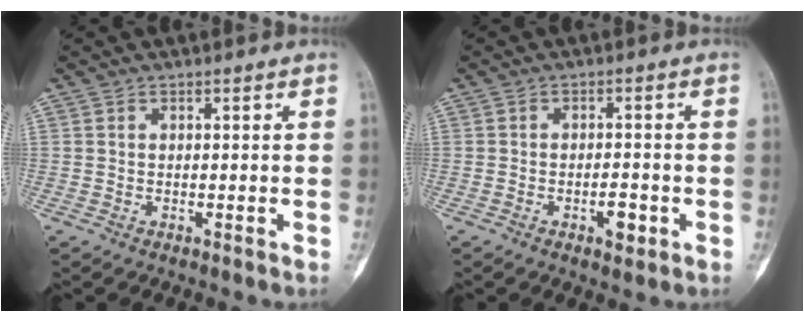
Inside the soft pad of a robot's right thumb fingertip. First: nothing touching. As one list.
[{"total": 3.4, "force": [-1.4, 1.6, 2.6], "torque": [-0.031, 0.006, -0.019]}]